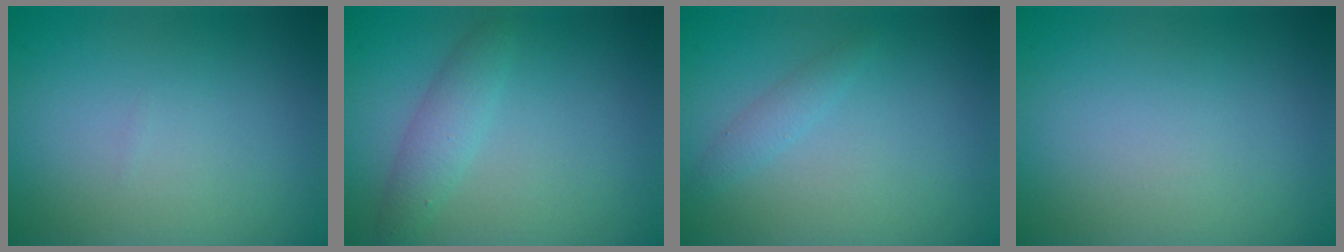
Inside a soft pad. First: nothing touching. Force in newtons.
{"total": 2.3, "press": 2.3, "slide": 0.1}
{"total": 1.2, "press": 1.2, "slide": 0.0}
{"total": 0.0}